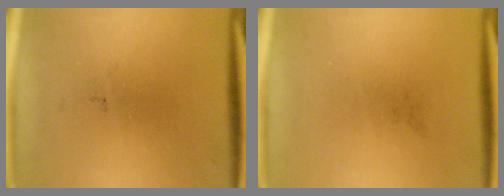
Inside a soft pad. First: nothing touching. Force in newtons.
{"total": 0.0}